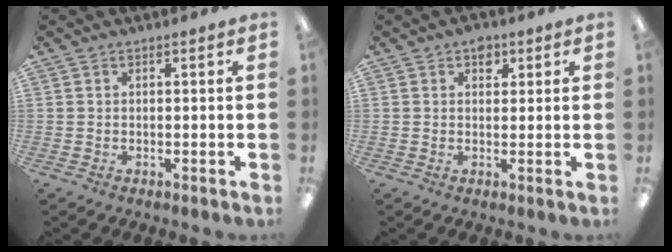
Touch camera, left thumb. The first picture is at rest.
{"total": 3.2, "force": [1.8, 2.2, 1.5], "torque": [-0.008, -0.003, 0.026]}